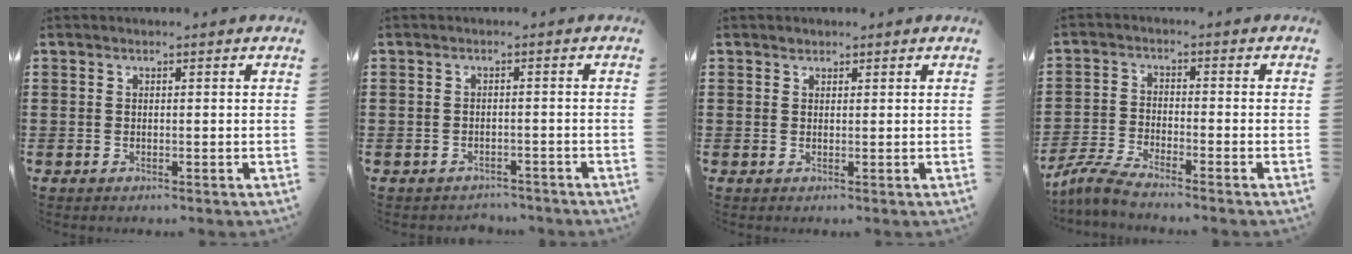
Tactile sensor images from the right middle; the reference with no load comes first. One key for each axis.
{"total": 1.7, "fx": -1.6, "fy": 0.4, "fz": -0.3, "tx": -0.001, "ty": 0.001, "tz": -0.037}
{"total": 0.6, "fx": 0.5, "fy": 0.3, "fz": -0.2, "tx": 0.001, "ty": -0.002, "tz": 0.010}
{"total": 4.3, "fx": -3.9, "fy": 0.1, "fz": 1.9, "tx": -0.061, "ty": -0.013, "tz": -0.082}